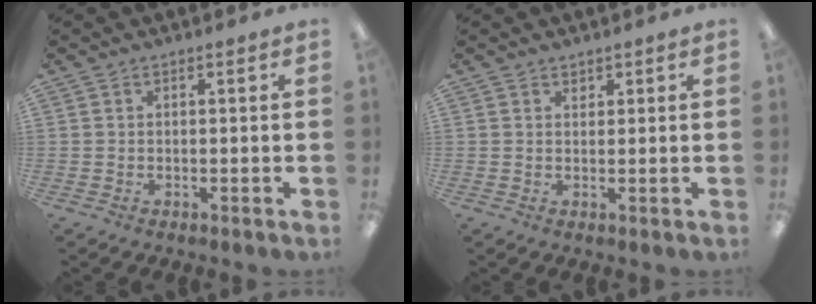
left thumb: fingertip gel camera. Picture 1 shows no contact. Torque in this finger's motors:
{"motor_torque": [0.08, 0.01, 0.25, -0.08, 0.01]}